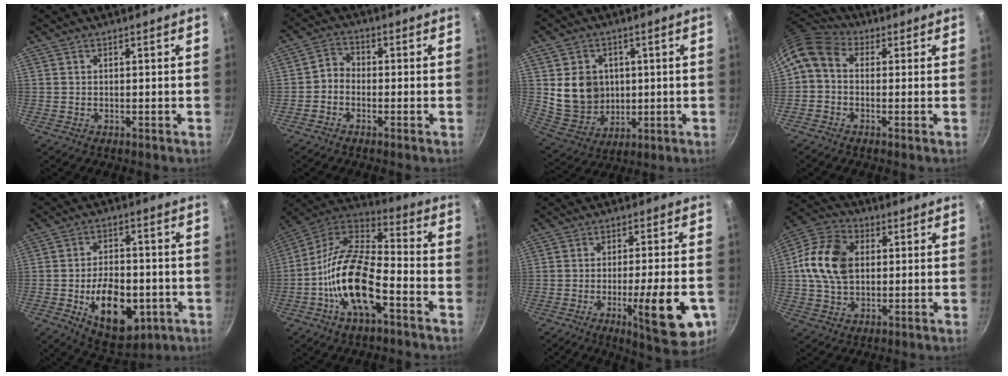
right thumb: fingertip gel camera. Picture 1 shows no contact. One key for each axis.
{"total": 3.0, "fx": -1.3, "fy": 2.3, "fz": 1.3, "tx": -0.020, "ty": 0.023, "tz": -0.035}
{"total": 11.7, "fx": 1.4, "fy": 10.0, "fz": 6.0, "tx": -0.078, "ty": -0.011, "tz": 0.044}
{"total": 7.7, "fx": 0.5, "fy": 5.9, "fz": 4.9, "tx": -0.097, "ty": 0.030, "tz": -0.011}
{"total": 16.0, "fx": -4.3, "fy": 9.6, "fz": 12.0, "tx": -0.149, "ty": 0.011, "tz": -0.053}
{"total": 18.8, "fx": -6.7, "fy": 8.6, "fz": 15.3, "tx": -0.276, "ty": 0.051, "tz": -0.143}
{"total": 15.2, "fx": -4.9, "fy": 3.6, "fz": 13.9, "tx": -0.173, "ty": 0.008, "tz": -0.064}
{"total": 13.9, "fx": 1.6, "fy": 9.9, "fz": 9.6, "tx": -0.161, "ty": 0.015, "tz": 0.014}